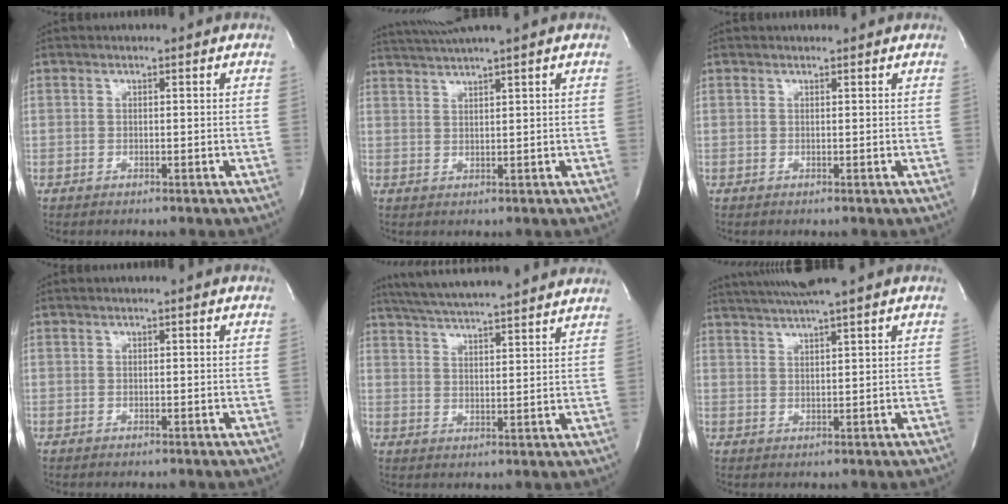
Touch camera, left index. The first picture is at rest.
{"total": 5.4, "force": [4.7, -1.7, 2.2], "torque": [-0.040, 0.013, 0.085]}
{"total": 2.2, "force": [2.1, 0.5, 0.3], "torque": [-0.010, 0.010, 0.020]}
{"total": 0.9, "force": [0.8, 0.0, 0.3], "torque": [-0.010, 0.004, 0.008]}
{"total": 21.0, "force": [19.0, 1.7, 8.9], "torque": [-0.153, 0.021, 0.262]}
{"total": 9.0, "force": [7.8, -0.9, 4.4], "torque": [-0.082, 0.024, 0.118]}